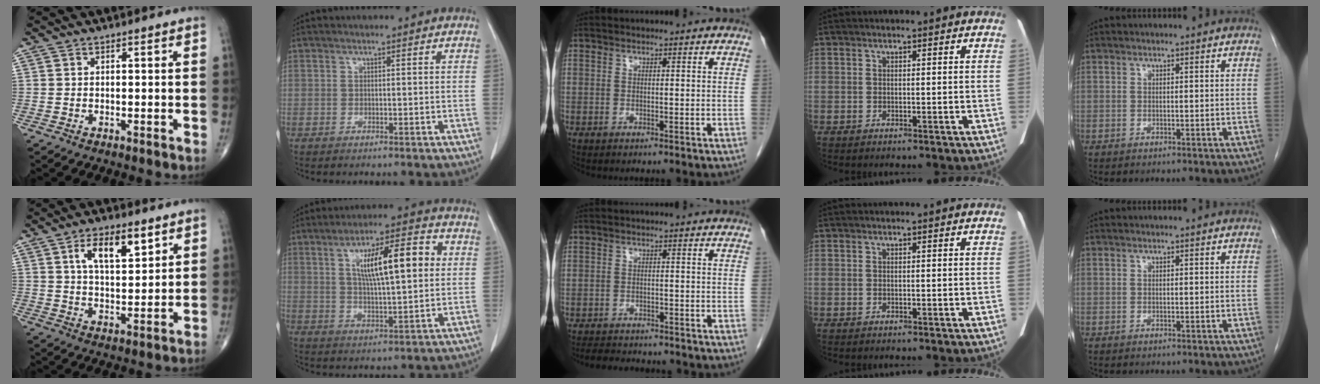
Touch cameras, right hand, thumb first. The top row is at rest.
{"thumb": {"total": 9.8, "force": [4.6, 4.2, 7.5], "torque": [-0.112, -0.020, 0.081]}, "index": {"total": 12.5, "force": [3.0, 2.6, 11.8], "torque": [-0.195, 0.018, 0.050]}, "middle": {"total": 7.3, "force": [-6.6, 1.9, 2.4], "torque": [-0.037, -0.004, -0.093]}}